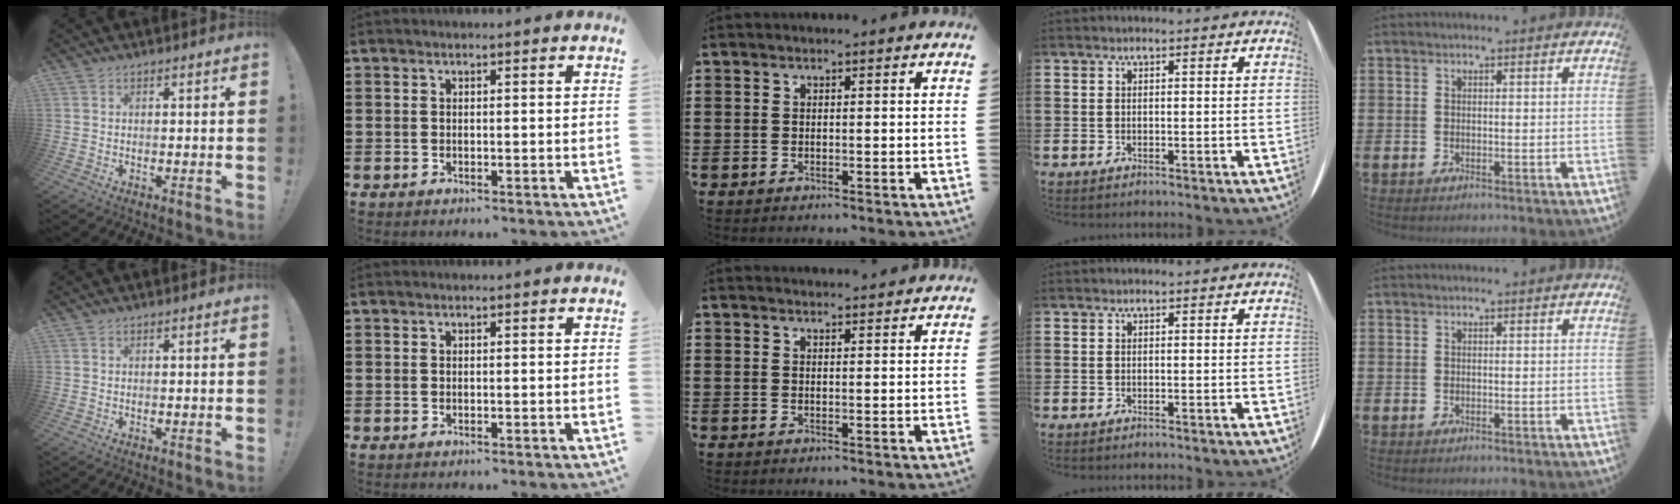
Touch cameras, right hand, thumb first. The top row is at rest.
{"middle": {"total": 1.6, "force": [1.6, -0.1, -0.1], "torque": [0.005, -0.004, 0.031]}}